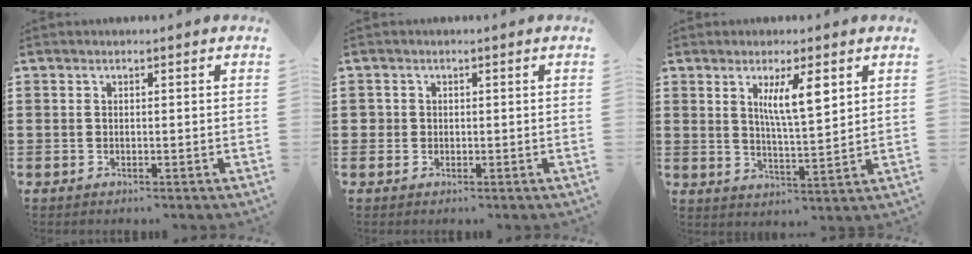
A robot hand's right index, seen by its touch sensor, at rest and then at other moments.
{"total": 1.0, "force": [0.1, 1.0, 0.1], "torque": [-0.005, 0.006, 0.001]}
{"total": 6.5, "force": [2.8, 1.5, 5.7], "torque": [-0.103, 0.001, 0.042]}